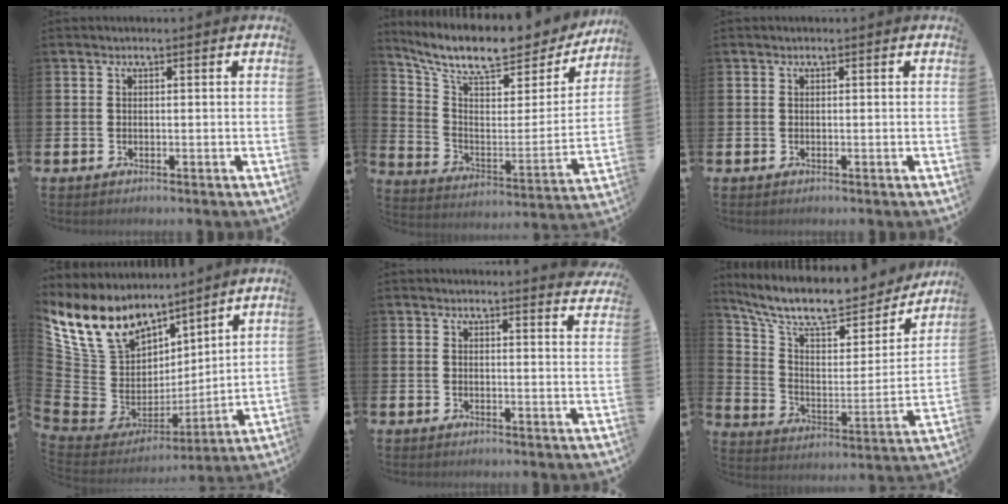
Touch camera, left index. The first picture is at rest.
{"total": 10.1, "force": [8.6, 2.9, 4.4], "torque": [-0.112, -0.063, 0.143]}
{"total": 0.0}
{"total": 11.0, "force": [9.1, 5.9, 1.9], "torque": [-0.106, -0.069, 0.173]}
{"total": 2.3, "force": [2.3, -0.2, 0.0], "torque": [0.013, -0.021, 0.038]}
{"total": 10.8, "force": [9.2, 3.4, 4.4], "torque": [-0.111, -0.061, 0.156]}